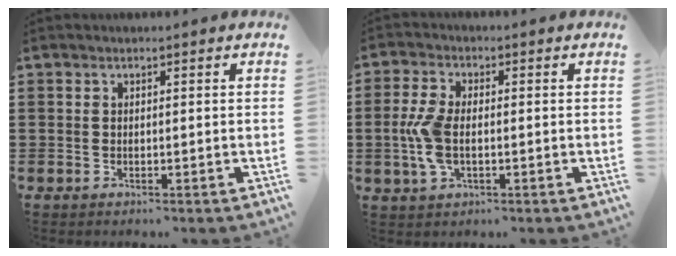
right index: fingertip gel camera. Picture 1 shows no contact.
{"total": 6.2, "force": [-0.6, 3.1, 5.4], "torque": [-0.133, -0.007, -0.018]}